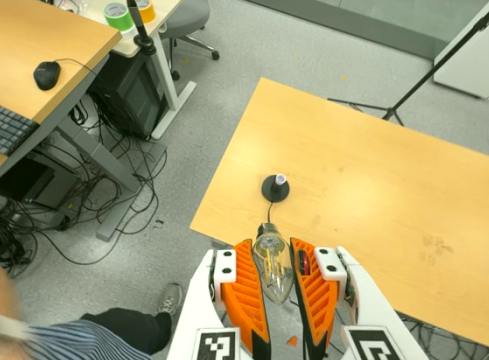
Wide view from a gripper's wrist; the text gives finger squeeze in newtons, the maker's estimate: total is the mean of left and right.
{"total": 19.9, "left": 23.7, "right": 16.0}